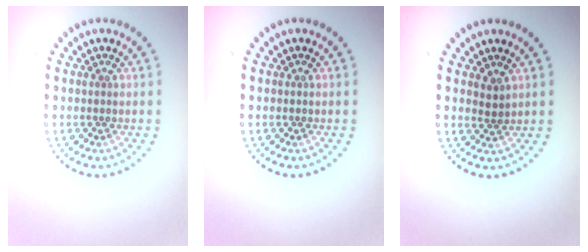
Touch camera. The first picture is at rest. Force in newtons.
{"total": 0.0}
{"total": 1.2, "press": 0.9, "slide": 0.8}